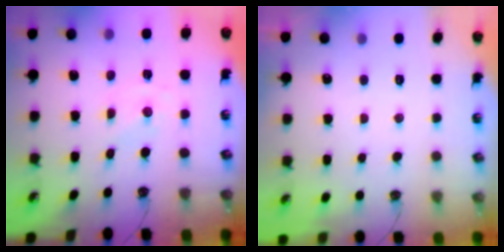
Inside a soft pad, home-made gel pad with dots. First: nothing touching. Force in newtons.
{"total": 0.0}